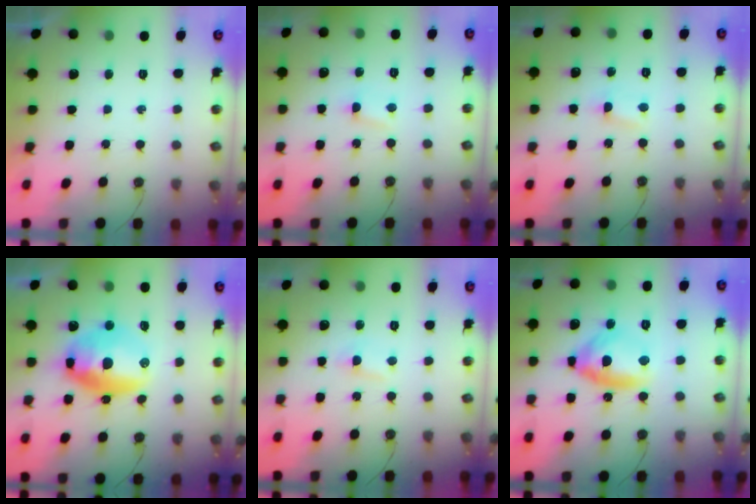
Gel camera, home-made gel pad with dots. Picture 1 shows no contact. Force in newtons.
{"total": 2.0, "press": 2.0, "slide": 0.3}
{"total": 1.9, "press": 1.9, "slide": 0.2}
{"total": 14.4, "press": 14.4, "slide": 1.1}
{"total": 4.0, "press": 3.9, "slide": 0.5}
{"total": 12.2, "press": 12.1, "slide": 1.6}